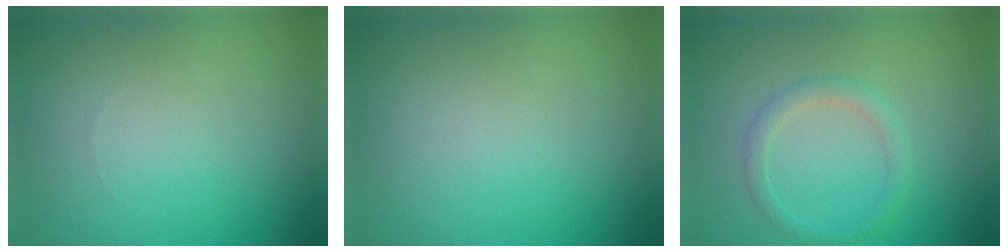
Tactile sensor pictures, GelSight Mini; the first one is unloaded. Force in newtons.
{"total": 0.0}
{"total": 1.7, "press": 1.7, "slide": 0.0}